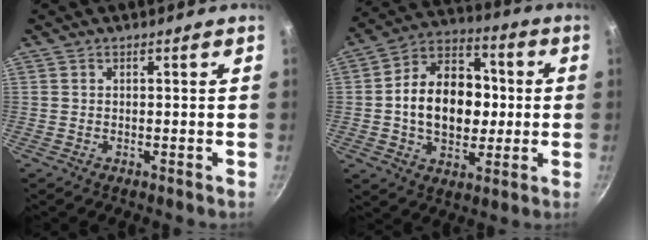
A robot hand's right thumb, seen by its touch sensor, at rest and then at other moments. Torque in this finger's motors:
{"motor_torque": [-0.99, 1.62, 0.68, 0.18, 0.16]}